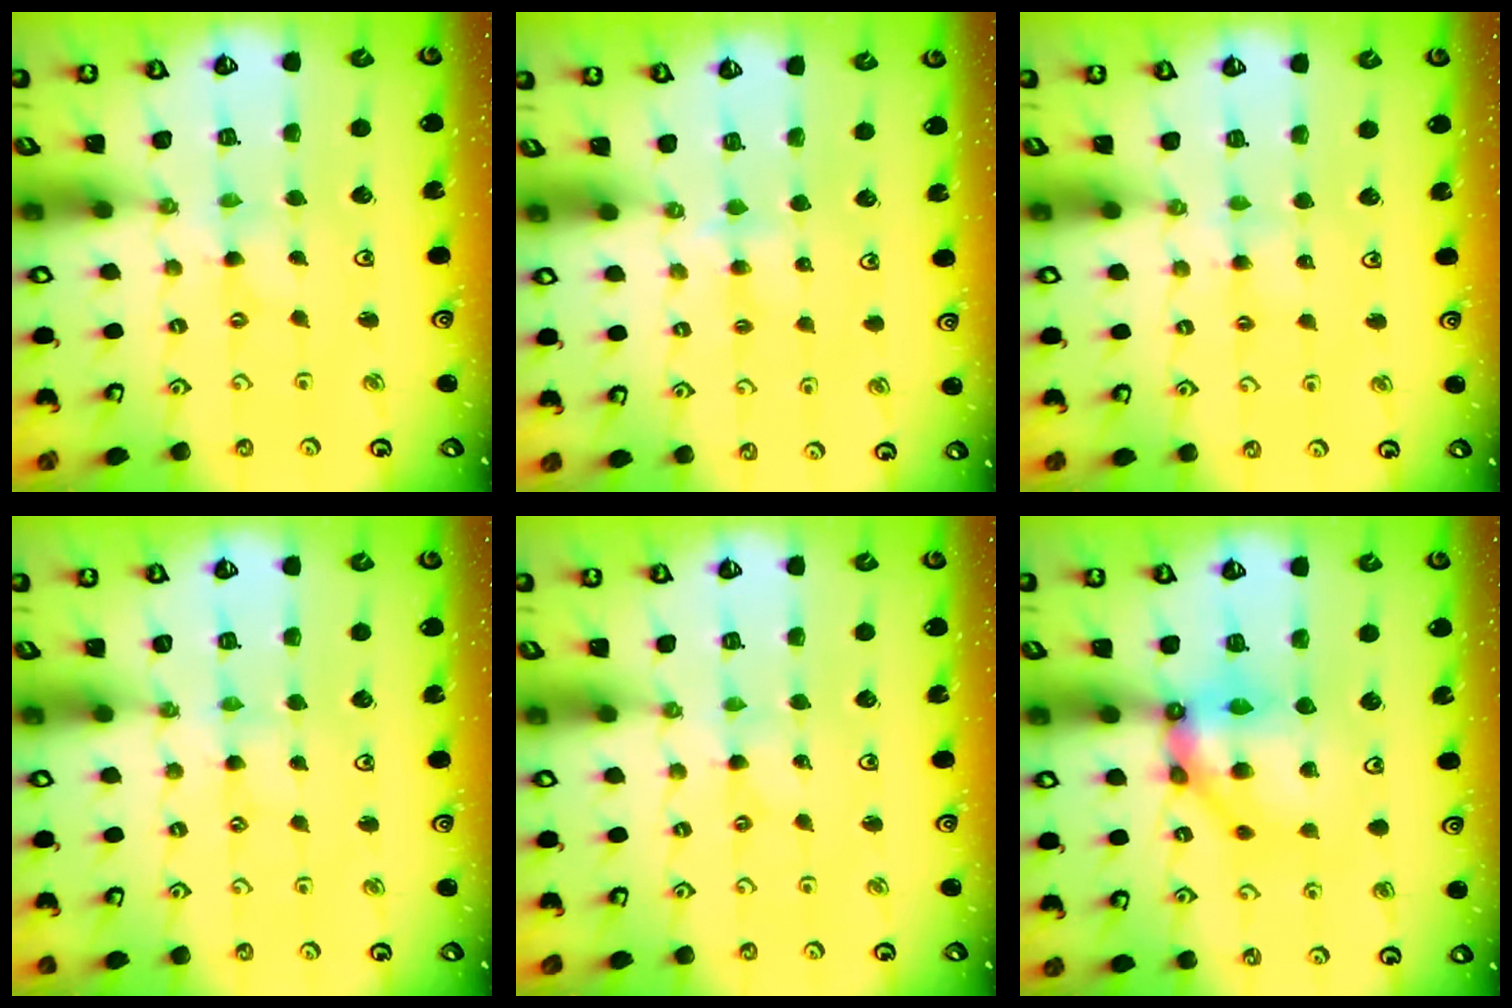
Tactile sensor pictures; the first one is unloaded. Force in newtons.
{"total": 2.9, "press": 2.9, "slide": 0.5}
{"total": 4.1, "press": 4.1, "slide": 0.7}
{"total": 1.3, "press": 1.3, "slide": 0.3}
{"total": 0.0}
{"total": 10.5, "press": 10.4, "slide": 1.6}